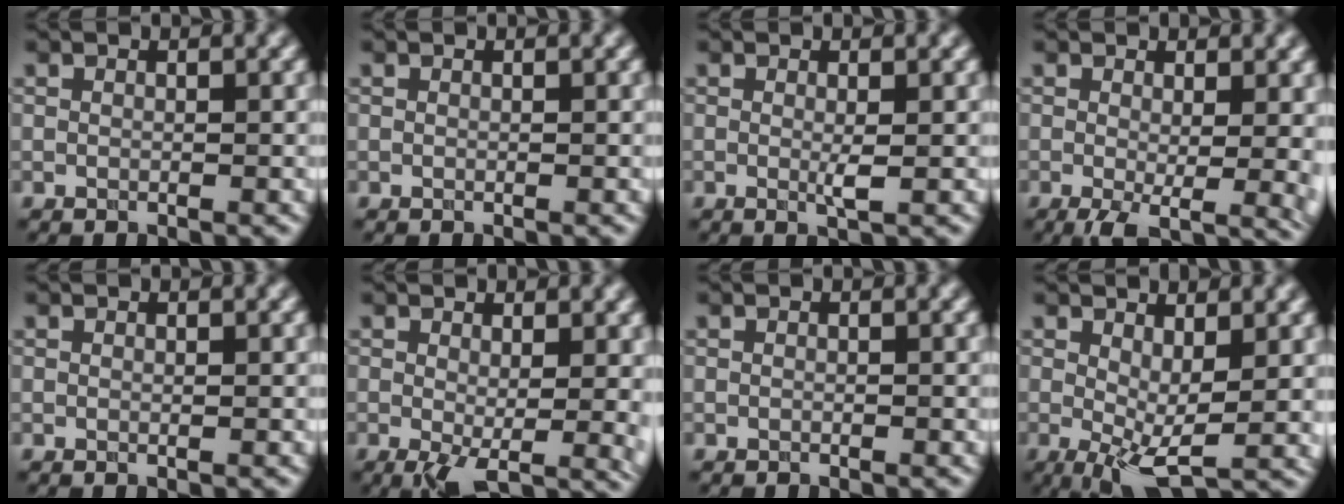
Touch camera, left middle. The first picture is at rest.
{"total": 0.0}
{"total": 1.2, "force": [0.0, 0.1, 1.2], "torque": [-0.023, -0.004, -0.002]}
{"total": 6.2, "force": [-1.1, 2.7, 5.5], "torque": [-0.089, -0.024, -0.005]}
{"total": 0.0}
{"total": 5.7, "force": [-0.6, 2.4, 5.1], "torque": [-0.088, -0.021, 0.000]}
{"total": 0.0}
{"total": 5.6, "force": [0.5, 2.2, 5.2], "torque": [-0.098, -0.012, 0.010]}